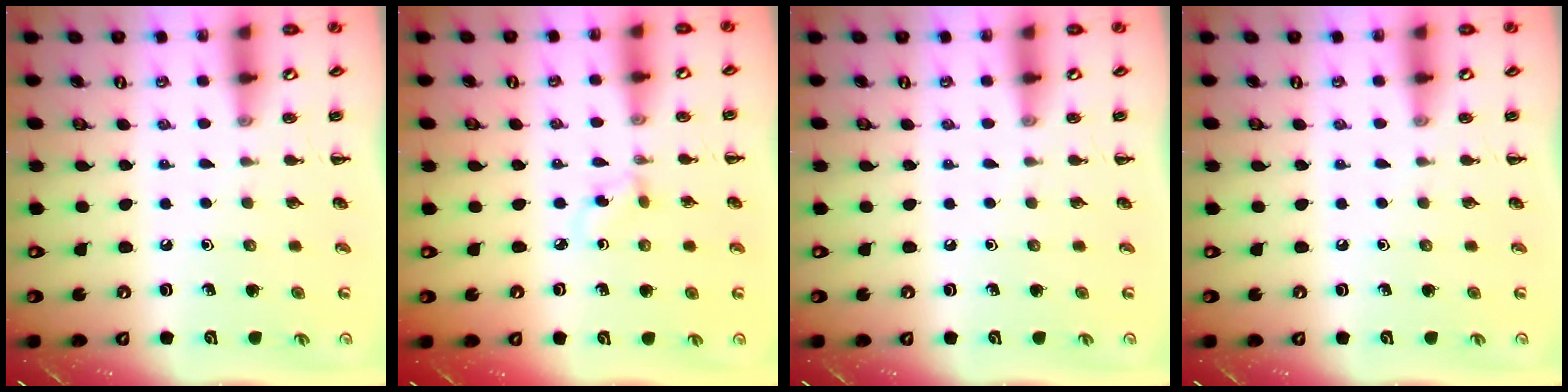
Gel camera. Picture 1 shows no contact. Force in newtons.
{"total": 2.6, "press": 2.3, "slide": 1.1}
{"total": 0.0}
{"total": 0.0}